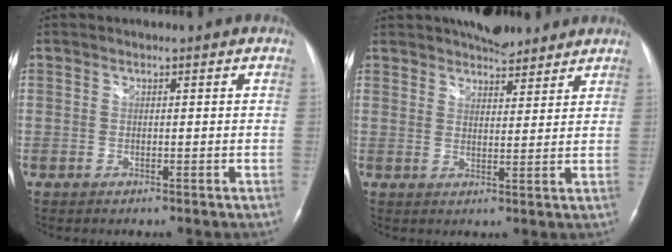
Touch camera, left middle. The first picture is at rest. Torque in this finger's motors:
{"motor_torque": [1.13, -1.01, 0.09, 0.09]}